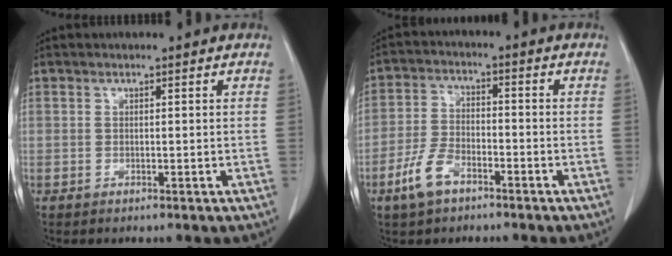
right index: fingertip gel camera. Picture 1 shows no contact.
{"total": 7.5, "force": [-4.4, 3.7, 4.8], "torque": [-0.115, 0.005, -0.084]}